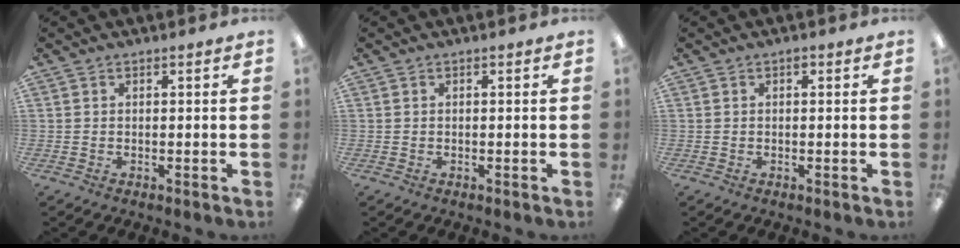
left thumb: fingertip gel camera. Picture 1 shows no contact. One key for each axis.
{"total": 0.0}
{"total": 0.6, "fx": 0.3, "fy": 0.3, "fz": 0.4, "tx": -0.010, "ty": 0.003, "tz": 0.004}